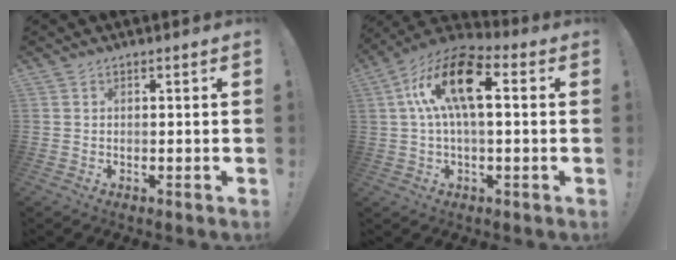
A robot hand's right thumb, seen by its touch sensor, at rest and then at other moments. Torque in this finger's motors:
{"motor_torque": [1.31, 2.81, 0.64, 0.64, 0.21]}